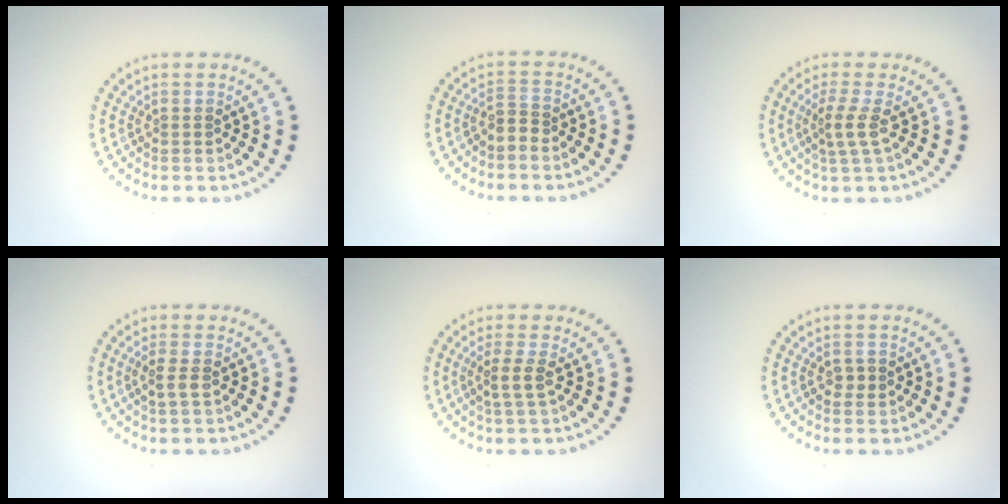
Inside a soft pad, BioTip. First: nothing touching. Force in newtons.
{"total": 1.4, "press": 1.0, "slide": 1.0}
{"total": 2.2, "press": 1.6, "slide": 1.6}
{"total": 1.3, "press": 1.2, "slide": 0.5}
{"total": 1.8, "press": 1.3, "slide": 1.3}
{"total": 1.1, "press": 1.1, "slide": 0.2}